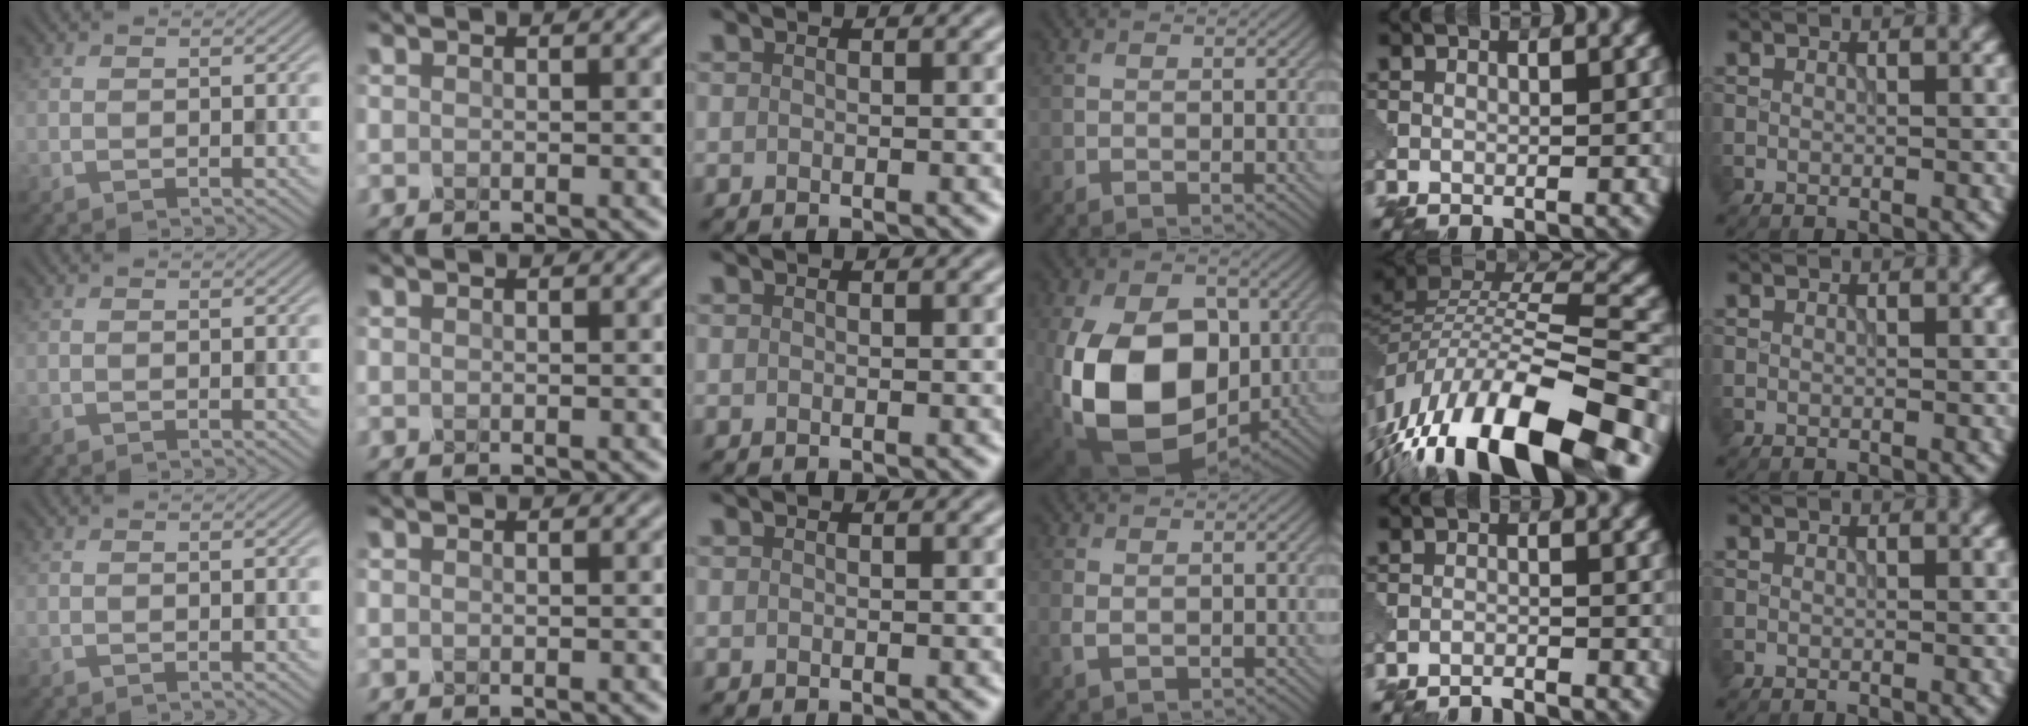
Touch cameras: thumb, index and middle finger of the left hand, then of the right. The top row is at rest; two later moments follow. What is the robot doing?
{"motion": "squeeze", "object": "foam earplug"}